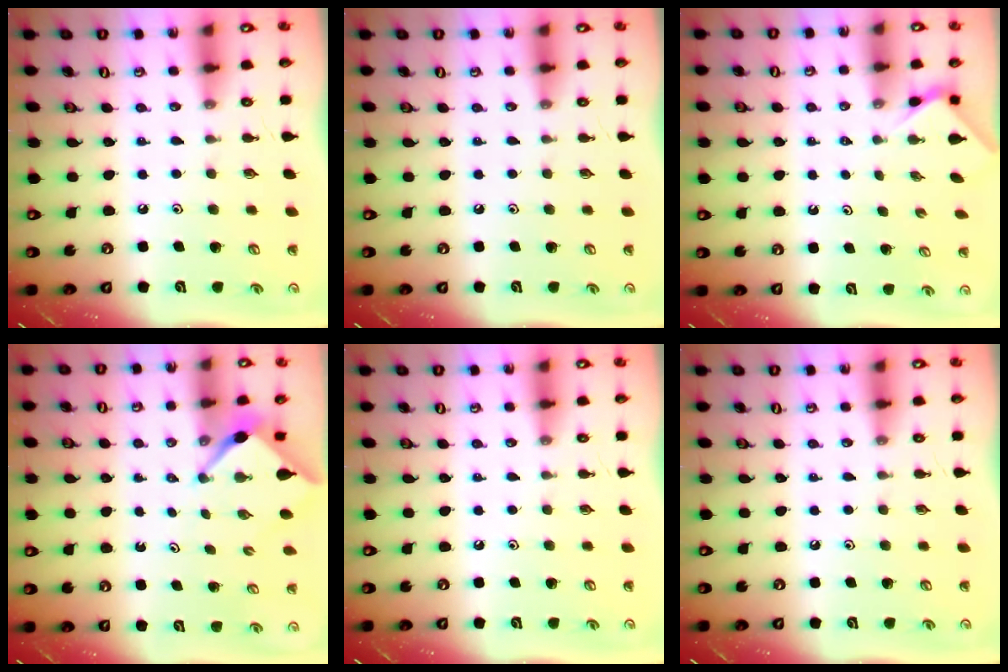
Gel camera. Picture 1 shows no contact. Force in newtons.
{"total": 0.0}
{"total": 1.9, "press": 1.9, "slide": 0.3}
{"total": 2.5, "press": 2.5, "slide": 0.2}
{"total": 0.0}
{"total": 0.0}